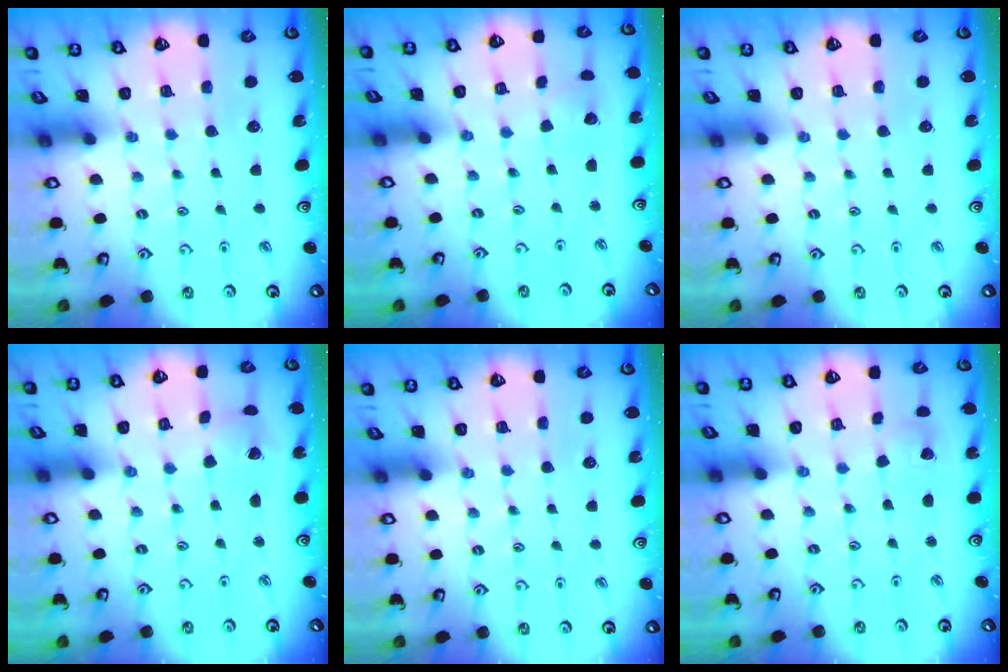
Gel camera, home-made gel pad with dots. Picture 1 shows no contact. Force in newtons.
{"total": 2.5, "press": 2.5, "slide": 0.3}
{"total": 0.0}
{"total": 1.1, "press": 1.0, "slide": 0.1}
{"total": 0.0}
{"total": 1.7, "press": 1.7, "slide": 0.1}